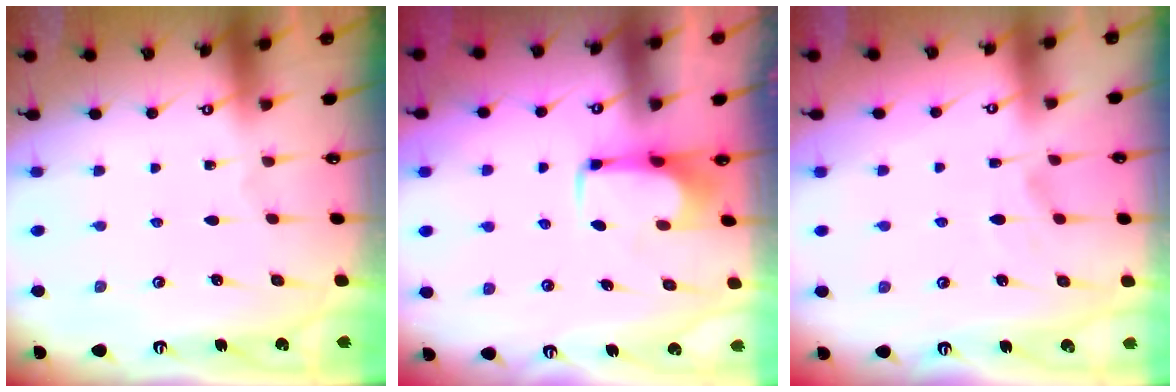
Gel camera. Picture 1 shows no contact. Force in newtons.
{"total": 2.2, "press": 2.1, "slide": 0.4}
{"total": 2.3, "press": 2.0, "slide": 1.2}